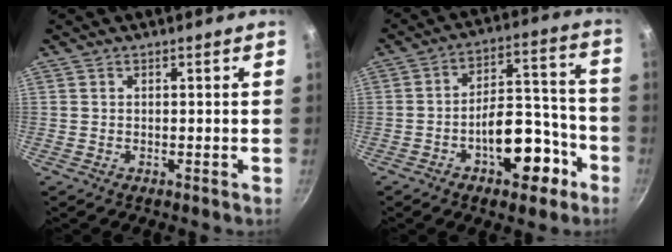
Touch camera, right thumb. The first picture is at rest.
{"total": 14.0, "force": [-6.4, 7.4, 10.1], "torque": [-0.100, 0.073, -0.086]}